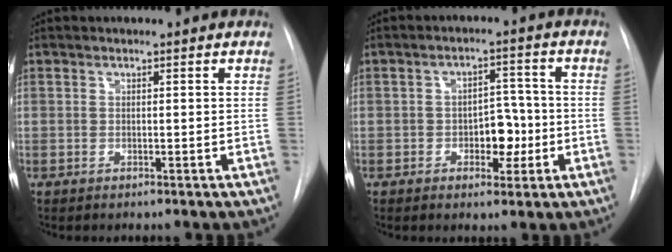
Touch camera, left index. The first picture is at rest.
{"total": 5.4, "force": [-1.7, 3.2, 4.0], "torque": [-0.050, 0.008, -0.023]}